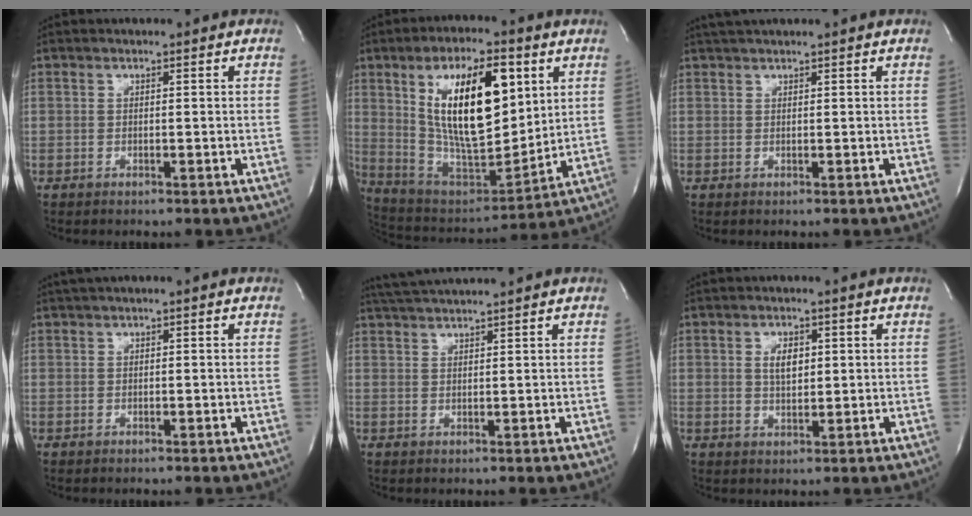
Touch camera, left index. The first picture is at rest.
{"total": 19.6, "force": [6.4, 6.5, 17.3], "torque": [-0.311, -0.002, 0.116]}
{"total": 2.7, "force": [2.4, 0.0, 1.1], "torque": [-0.017, 0.021, 0.044]}
{"total": 1.8, "force": [1.2, 0.2, 1.3], "torque": [-0.026, 0.018, 0.021]}
{"total": 5.7, "force": [5.3, -1.1, 1.8], "torque": [-0.036, 0.020, 0.091]}
{"total": 3.0, "force": [0.9, 1.5, 2.5], "torque": [-0.044, -0.010, 0.014]}